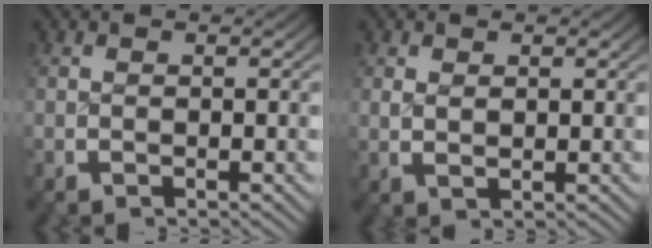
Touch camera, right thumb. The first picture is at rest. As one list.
[{"total": 1.2, "force": [0.8, 0.4, 0.8], "torque": [-0.018, -0.005, 0.022]}]